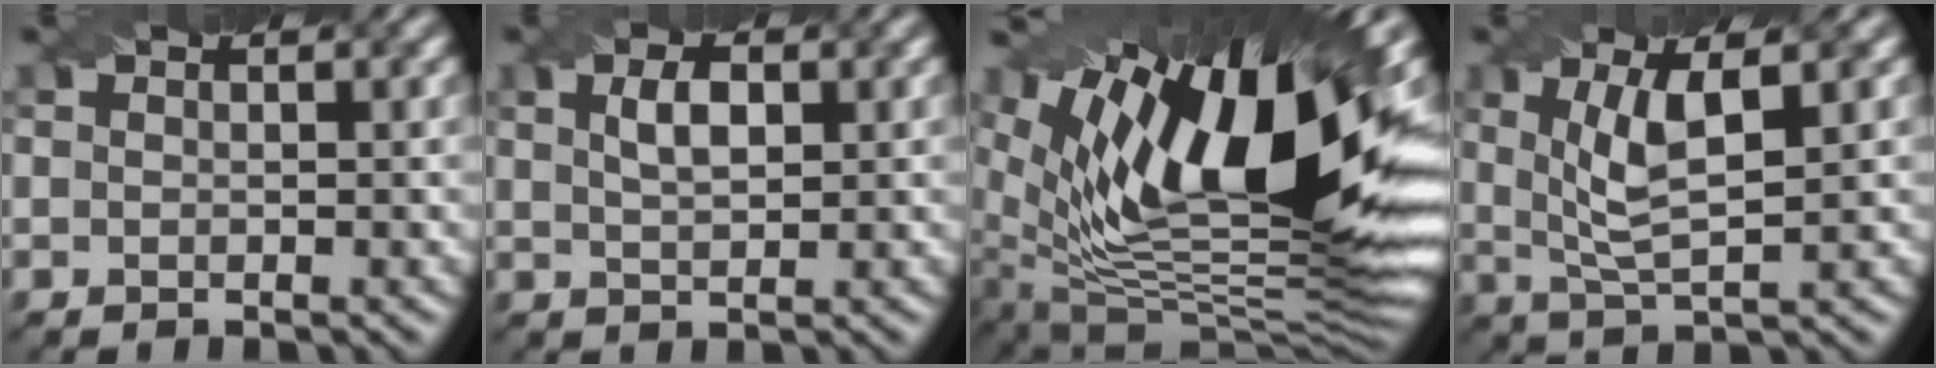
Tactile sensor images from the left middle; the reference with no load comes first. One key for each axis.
{"total": 2.8, "fx": 1.0, "fy": 1.3, "fz": 2.2, "tx": -0.046, "ty": 0.003, "tz": 0.020}
{"total": 17.6, "fx": 6.3, "fy": 6.8, "fz": 15.0, "tx": -0.251, "ty": 0.011, "tz": 0.105}
{"total": 5.4, "fx": 1.3, "fy": 1.5, "fz": 5.0, "tx": -0.101, "ty": 0.001, "tz": 0.029}